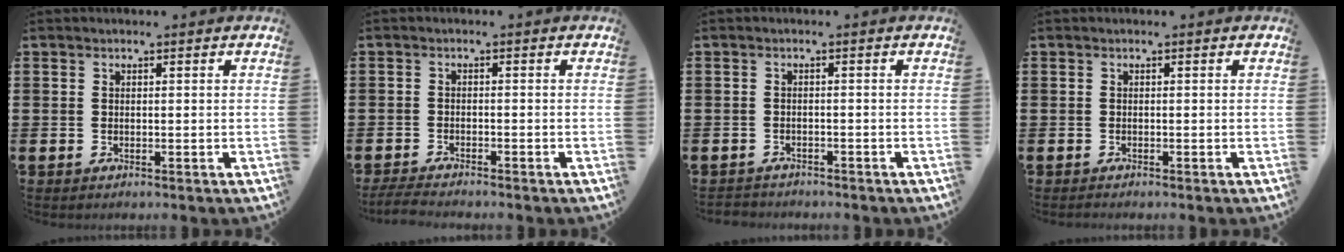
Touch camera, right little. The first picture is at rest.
{"total": 1.9, "force": [-1.8, 0.0, 0.6], "torque": [-0.010, 0.004, -0.035]}
{"total": 1.0, "force": [-1.0, 0.2, -0.2], "torque": [0.000, 0.002, -0.023]}
{"total": 0.0}